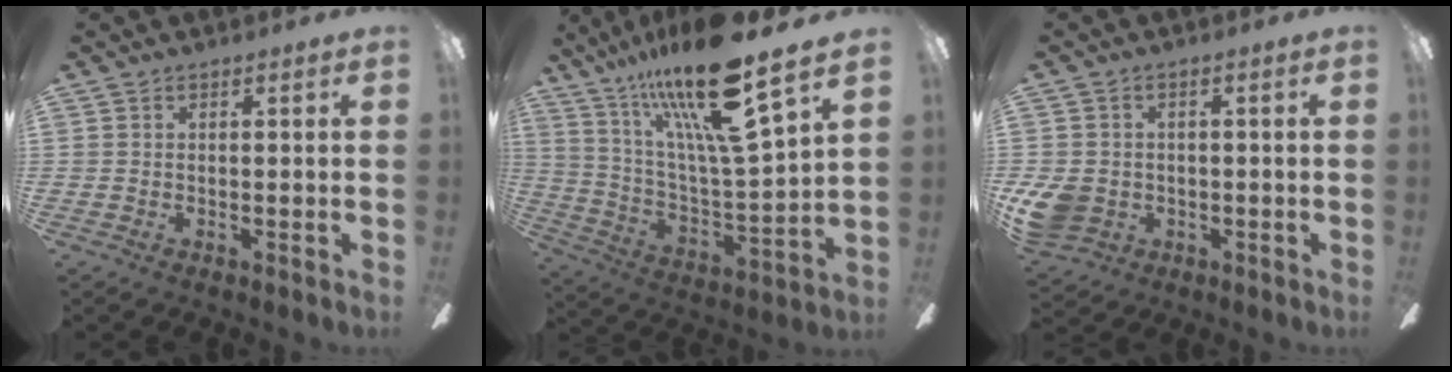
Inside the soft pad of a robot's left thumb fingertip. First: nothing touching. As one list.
[{"total": 23.5, "force": [16.3, 3.8, 16.5], "torque": [-0.300, -0.094, 0.257]}, {"total": 7.4, "force": [-1.9, 6.2, 3.5], "torque": [-0.085, 0.012, -0.034]}]